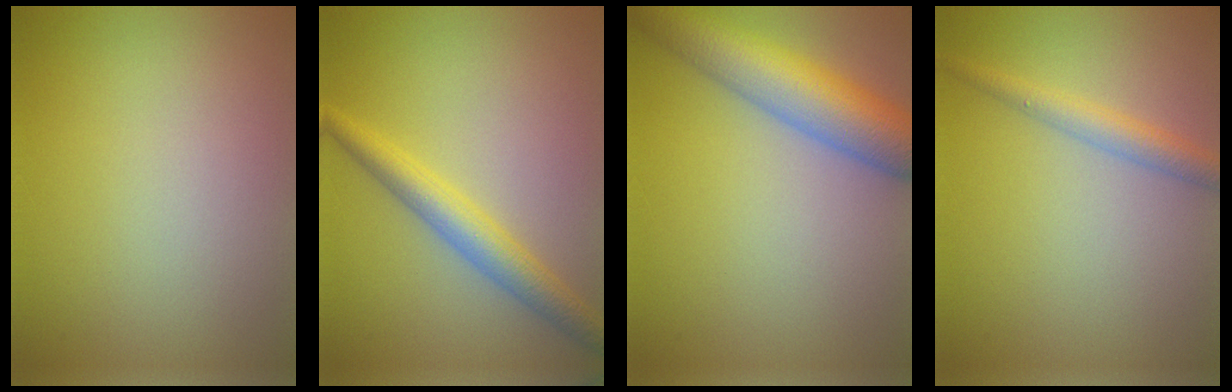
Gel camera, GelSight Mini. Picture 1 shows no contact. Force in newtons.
{"total": 3.6, "press": 3.6, "slide": 0.1}
{"total": 8.1, "press": 8.1, "slide": 0.4}
{"total": 2.6, "press": 2.6, "slide": 0.1}